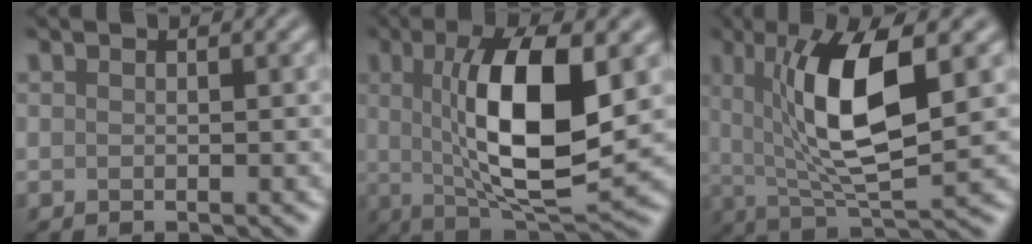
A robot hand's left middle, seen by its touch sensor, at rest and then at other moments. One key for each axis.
{"total": 10.9, "fx": 1.2, "fy": 3.4, "fz": 10.3, "tx": -0.164, "ty": -0.002, "tz": 0.021}
{"total": 9.7, "fx": 2.2, "fy": 2.8, "fz": 9.1, "tx": -0.154, "ty": -0.005, "tz": 0.041}